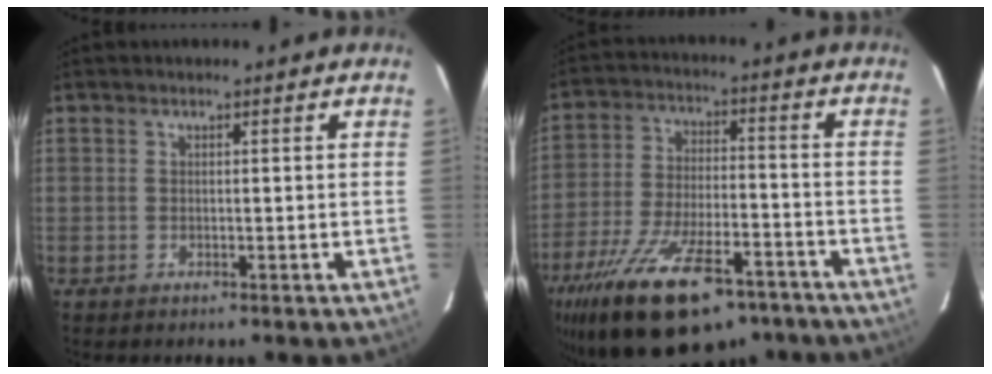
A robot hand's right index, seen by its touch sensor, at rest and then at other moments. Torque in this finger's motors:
{"motor_torque": [1.56, -0.58, 1.04, 0.21]}